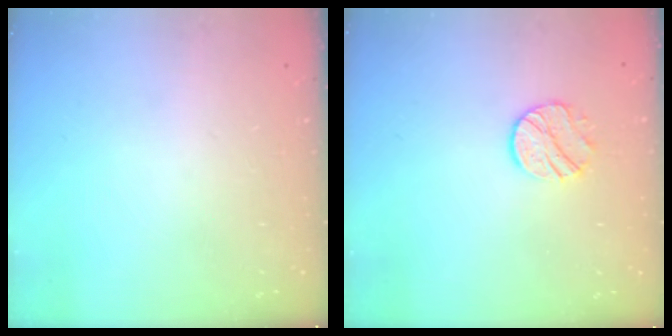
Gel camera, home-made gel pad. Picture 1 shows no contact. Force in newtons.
{"total": 8.6, "press": 8.5, "slide": 0.1}